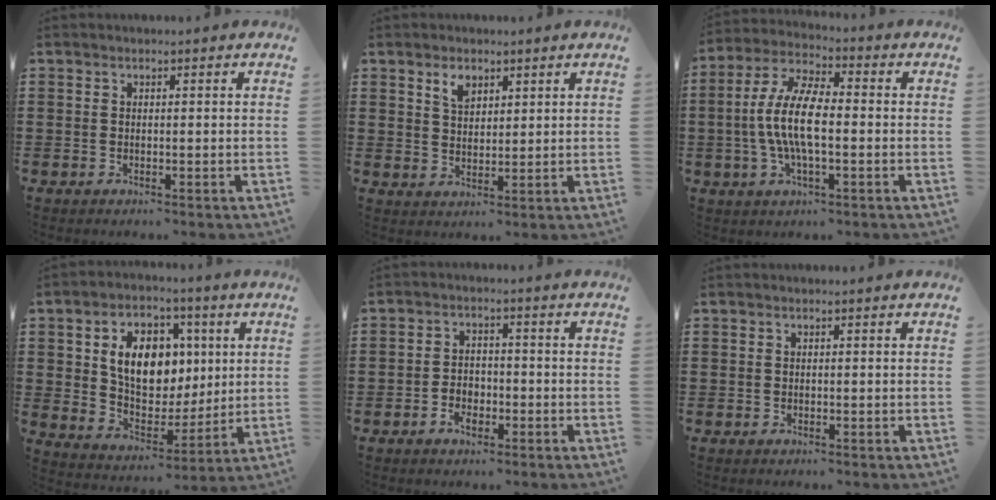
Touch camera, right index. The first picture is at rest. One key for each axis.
{"total": 3.2, "fx": 2.1, "fy": 1.9, "fz": 1.6, "tx": -0.031, "ty": 0.002, "tz": 0.037}
{"total": 9.8, "fx": -1.3, "fy": 3.2, "fz": 9.2, "tx": -0.207, "ty": -0.014, "tz": -0.030}
{"total": 11.2, "fx": 2.7, "fy": 8.0, "fz": 7.4, "tx": -0.136, "ty": 0.016, "tz": 0.049}
{"total": 3.1, "fx": -1.6, "fy": 2.0, "fz": 1.8, "tx": -0.036, "ty": 0.001, "tz": -0.031}
{"total": 0.0}